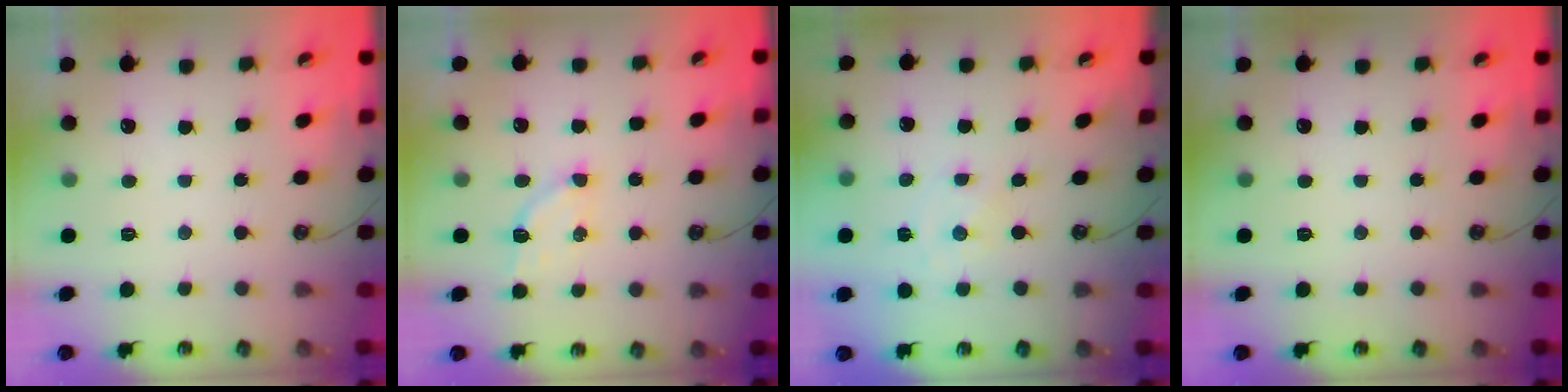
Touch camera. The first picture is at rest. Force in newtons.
{"total": 3.8, "press": 3.8, "slide": 0.5}
{"total": 0.0}
{"total": 0.0}